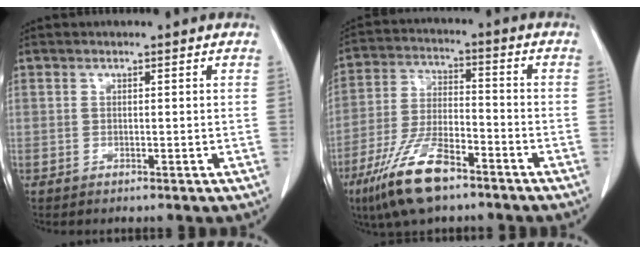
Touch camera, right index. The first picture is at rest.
{"total": 12.4, "force": [-8.0, 3.5, 8.7], "torque": [-0.179, -0.016, -0.147]}